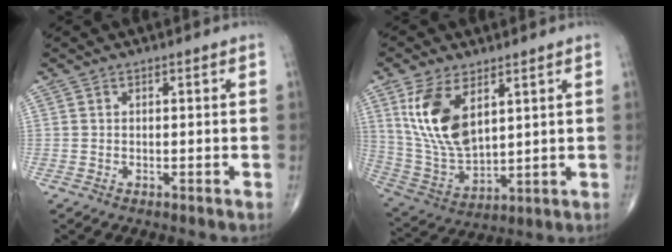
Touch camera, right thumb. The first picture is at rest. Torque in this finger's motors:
{"motor_torque": [-0.63, 1.34, 1.37, 0.89, 0.40]}